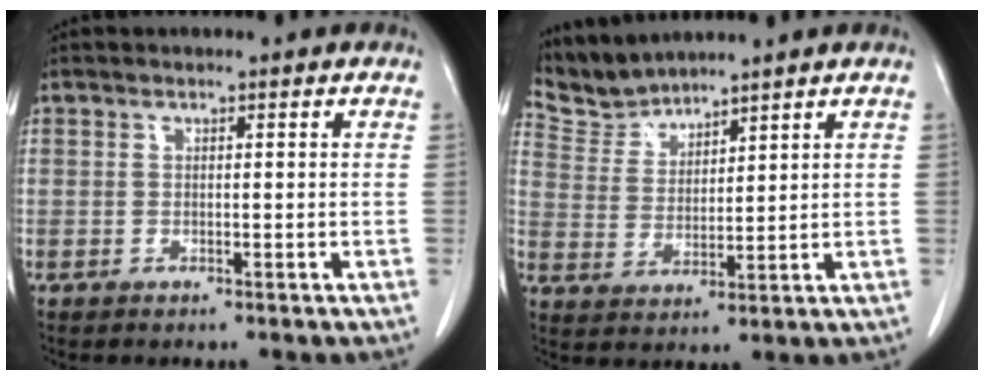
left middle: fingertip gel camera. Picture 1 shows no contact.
{"total": 5.4, "force": [5.4, 0.2, -0.7], "torque": [0.004, 0.004, 0.123]}